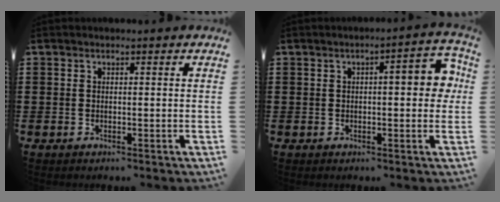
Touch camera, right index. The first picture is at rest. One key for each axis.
{"total": 5.9, "fx": 0.7, "fy": 1.6, "fz": 5.6, "tx": -0.080, "ty": 0.001, "tz": 0.002}